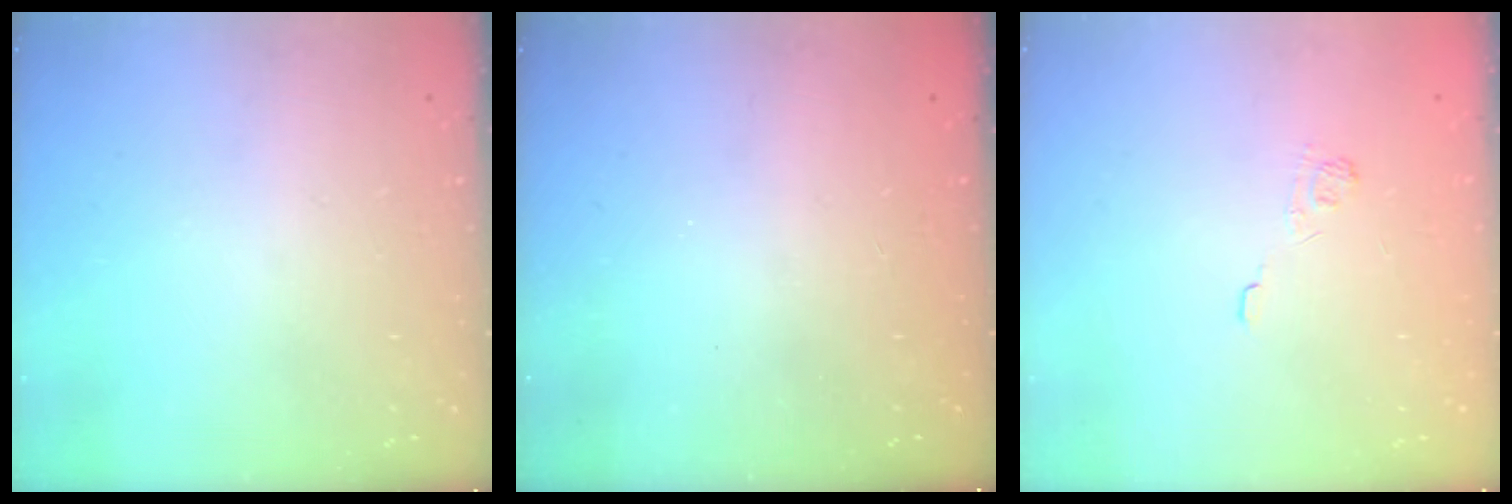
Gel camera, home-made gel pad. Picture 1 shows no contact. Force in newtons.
{"total": 2.4, "press": 2.3, "slide": 0.8}
{"total": 2.3, "press": 1.9, "slide": 1.4}